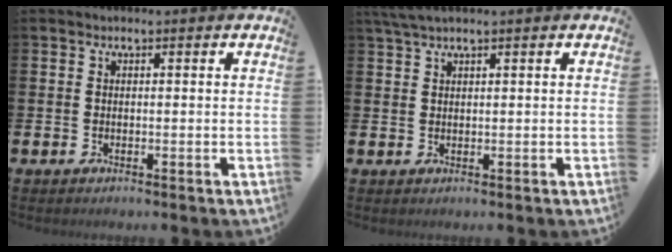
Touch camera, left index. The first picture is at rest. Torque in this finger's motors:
{"motor_torque": [0.18, 0.04, 0.27, 0.08]}